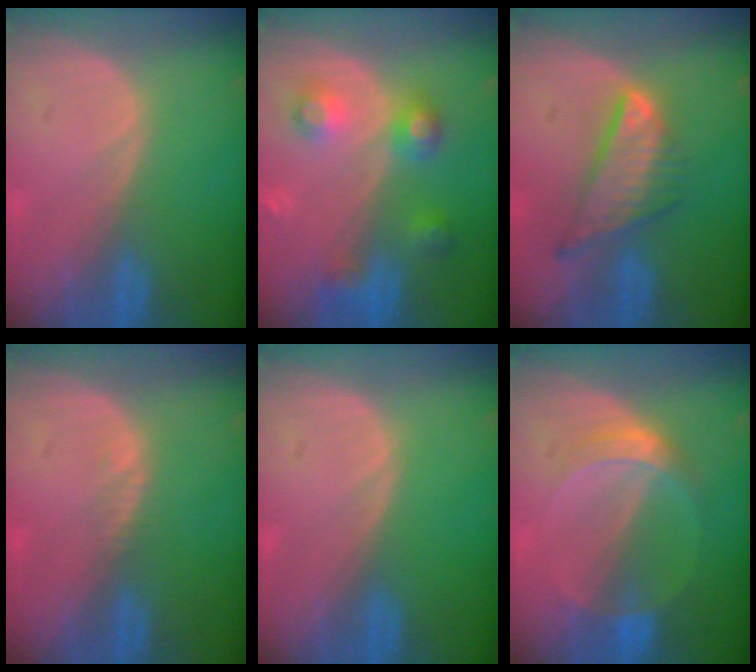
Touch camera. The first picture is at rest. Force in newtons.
{"total": 6.0, "press": 6.0, "slide": 0.3}
{"total": 8.1, "press": 6.8, "slide": 4.3}
{"total": 0.8, "press": 0.7, "slide": 0.5}
{"total": 0.0}
{"total": 5.2, "press": 4.8, "slide": 2.0}